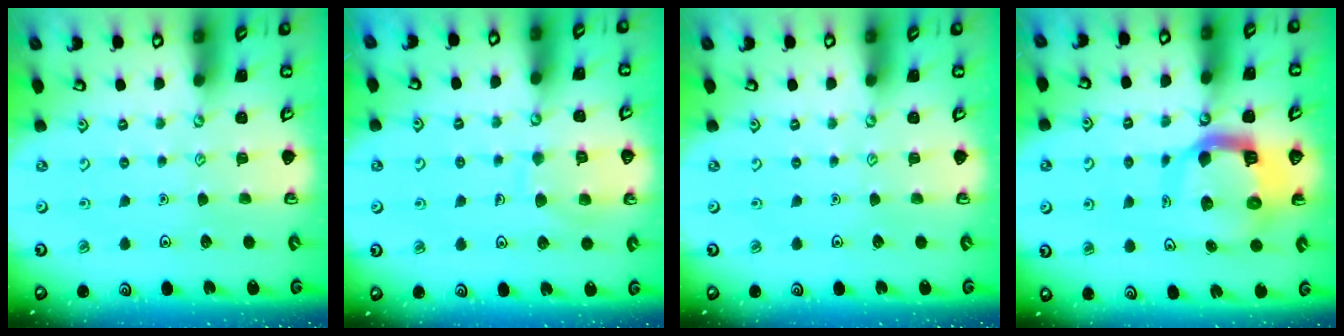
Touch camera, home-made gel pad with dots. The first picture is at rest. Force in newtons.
{"total": 9.1, "press": 9.1, "slide": 0.7}
{"total": 0.0}
{"total": 12.0, "press": 11.9, "slide": 1.5}